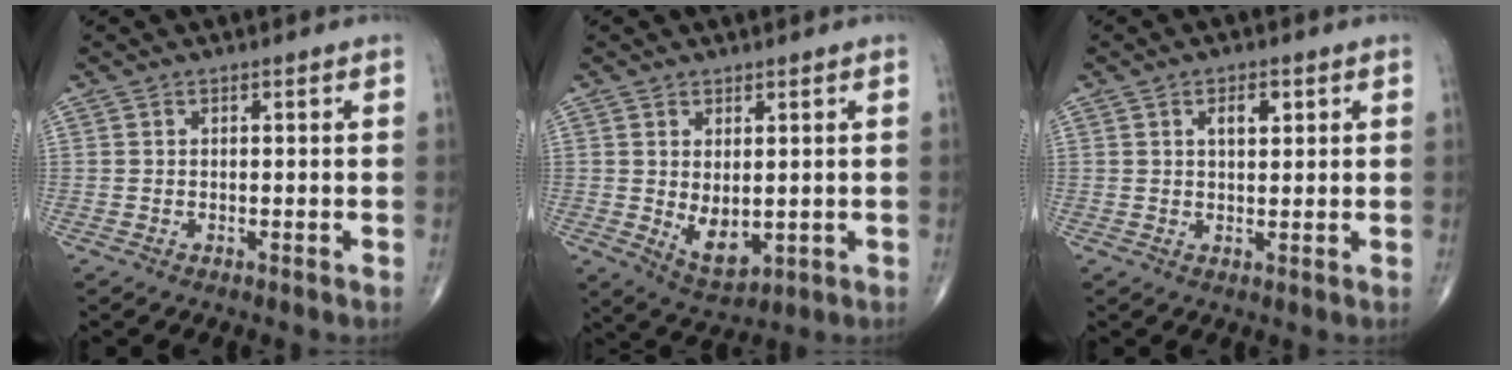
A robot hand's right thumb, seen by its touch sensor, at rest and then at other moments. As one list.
[{"total": 6.4, "force": [-0.1, 3.5, 5.3], "torque": [-0.074, -0.013, 0.017]}, {"total": 3.3, "force": [1.3, 1.6, 2.6], "torque": [-0.035, -0.005, 0.020]}]